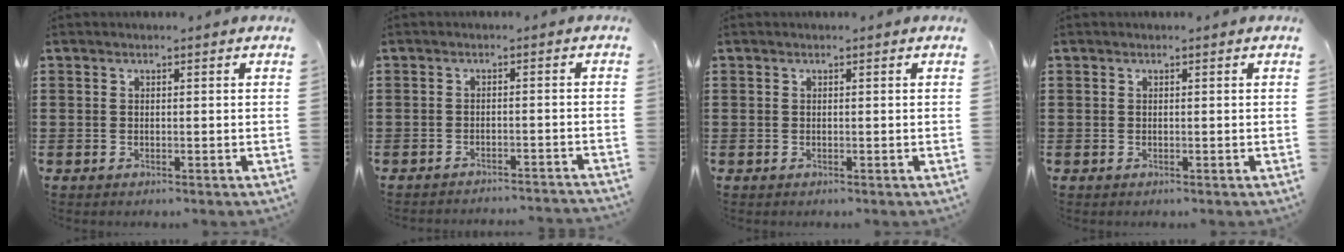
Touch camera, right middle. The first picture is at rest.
{"total": 2.3, "force": [-2.3, -0.1, 0.2], "torque": [-0.006, 0.003, -0.048]}
{"total": 0.0}
{"total": 0.0}